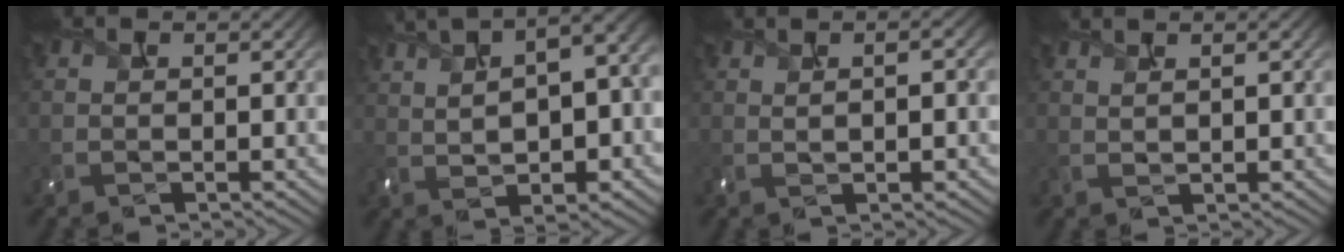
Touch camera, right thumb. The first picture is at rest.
{"total": 13.9, "force": [3.1, 5.6, 12.4], "torque": [-0.203, 0.023, 0.052]}
{"total": 4.2, "force": [0.9, 1.3, 3.9], "torque": [-0.053, 0.014, 0.006]}
{"total": 2.2, "force": [1.6, 0.3, 1.5], "torque": [-0.025, -0.003, 0.024]}